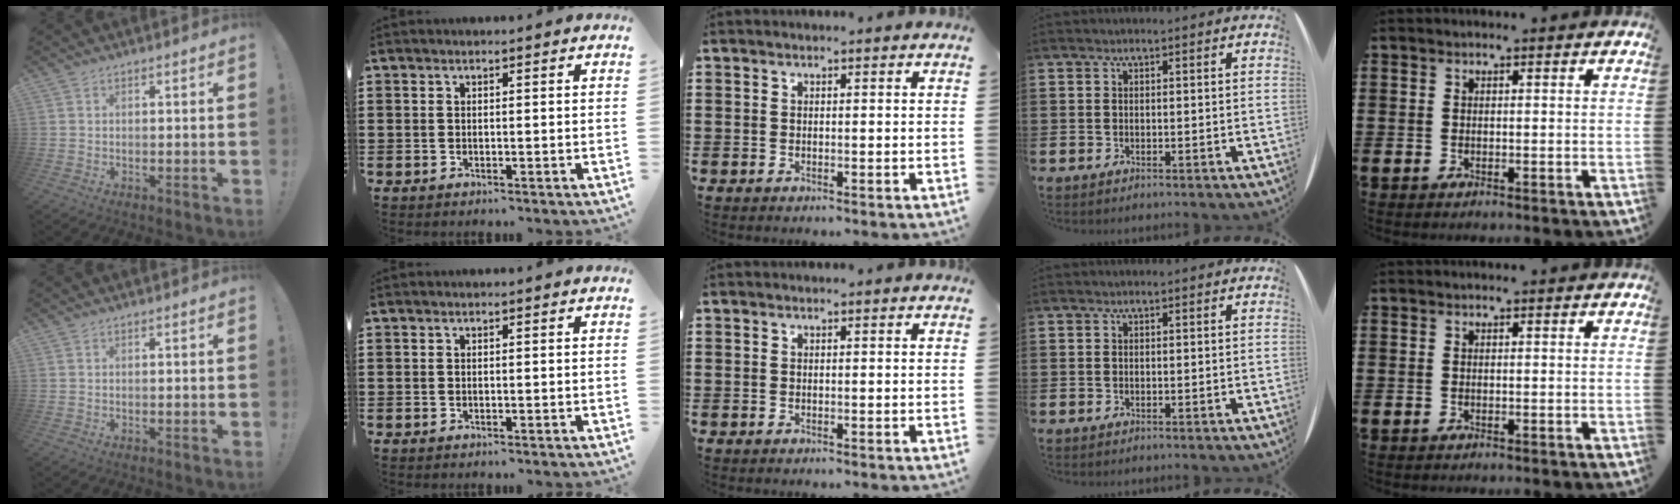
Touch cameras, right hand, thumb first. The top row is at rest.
{}